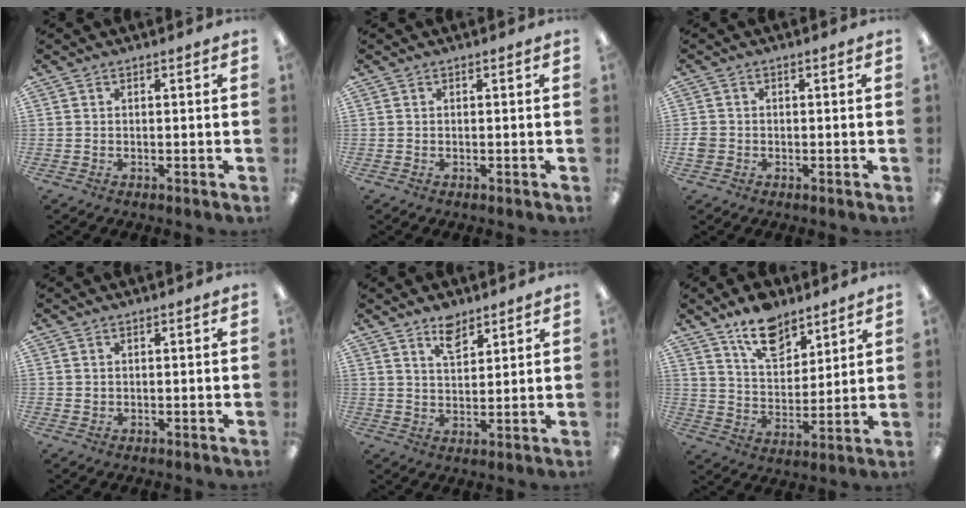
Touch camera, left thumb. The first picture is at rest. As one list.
[{"total": 0.0}, {"total": 2.4, "force": [-0.4, 2.1, 0.9], "torque": [-0.014, 0.005, -0.008]}, {"total": 0.7, "force": [0.5, 0.5, 0.0], "torque": [-0.001, 0.002, 0.009]}, {"total": 6.7, "force": [5.0, 3.2, 3.1], "torque": [-0.042, -0.025, 0.087]}, {"total": 12.6, "force": [9.2, 6.5, 5.6], "torque": [-0.081, -0.049, 0.166]}]